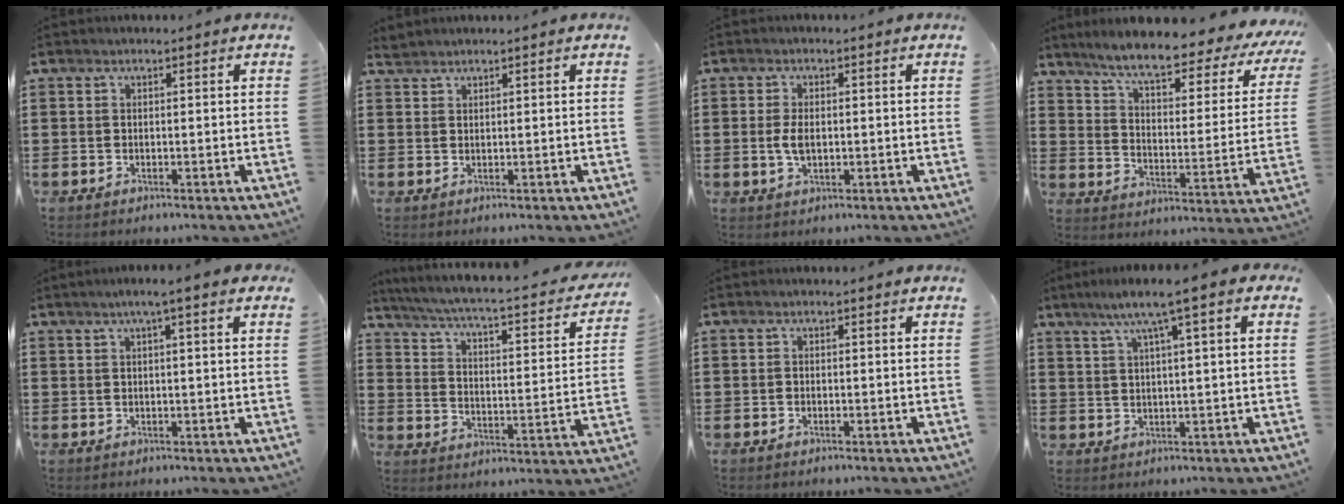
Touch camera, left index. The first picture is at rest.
{"total": 1.1, "force": [1.1, 0.1, 0.1], "torque": [-0.004, -0.001, 0.021]}
{"total": 3.5, "force": [0.0, 1.8, 3.0], "torque": [-0.075, -0.001, -0.006]}
{"total": 7.8, "force": [6.3, 0.4, 4.6], "torque": [-0.105, -0.037, 0.097]}
{"total": 2.4, "force": [1.1, -0.2, 2.1], "torque": [-0.041, 0.002, 0.018]}
{"total": 3.9, "force": [3.0, -0.2, 2.5], "torque": [-0.067, -0.035, 0.040]}
{"total": 0.6, "force": [-0.4, 0.3, 0.1], "torque": [-0.004, 0.000, -0.009]}
{"total": 5.4, "force": [2.3, 0.2, 4.9], "torque": [-0.104, 0.004, 0.034]}